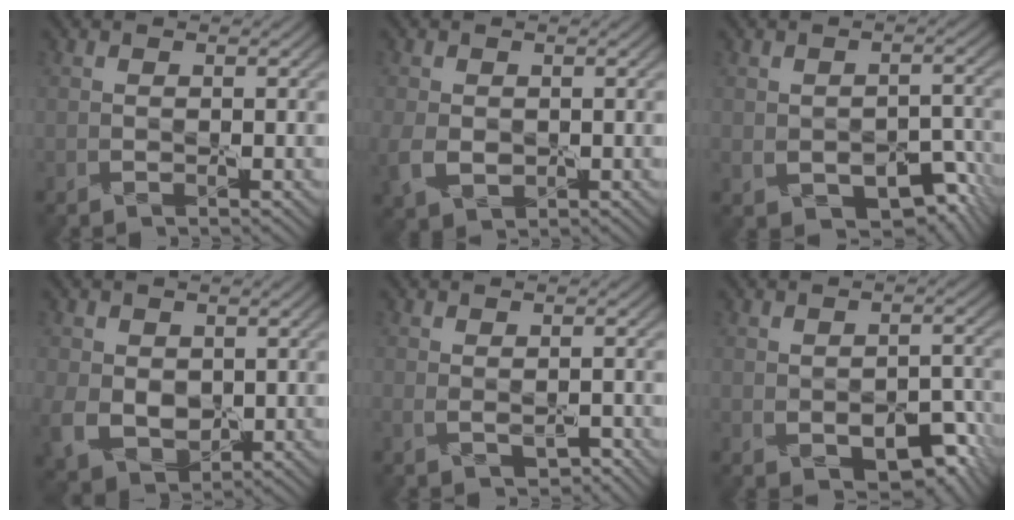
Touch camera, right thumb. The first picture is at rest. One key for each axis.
{"total": 4.0, "fx": -0.6, "fy": 3.1, "fz": 2.5, "tx": -0.073, "ty": -0.013, "tz": -0.012}
{"total": 7.3, "fx": -3.3, "fy": 4.4, "fz": 4.9, "tx": -0.083, "ty": -0.025, "tz": -0.033}
{"total": 6.8, "fx": -0.2, "fy": 5.2, "fz": 4.3, "tx": -0.115, "ty": -0.018, "tz": -0.001}
{"total": 1.8, "fx": -0.6, "fy": 1.0, "fz": 1.4, "tx": -0.031, "ty": -0.013, "tz": -0.005}
{"total": 6.4, "fx": -2.5, "fy": 3.8, "fz": 4.6, "tx": -0.072, "ty": -0.013, "tz": -0.028}